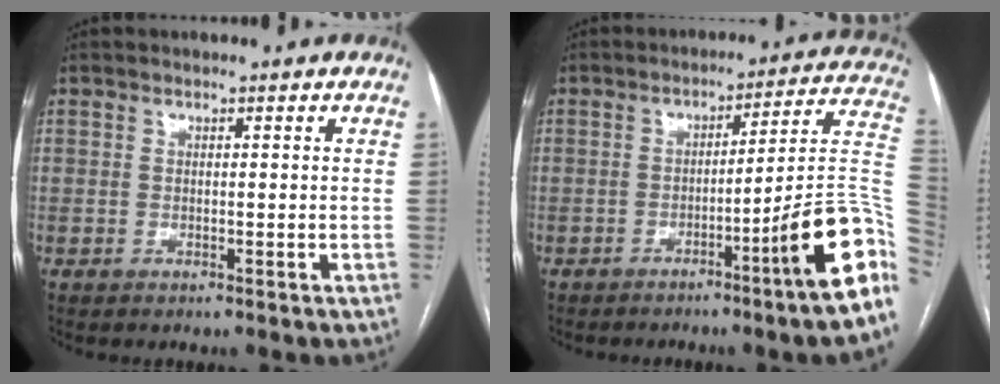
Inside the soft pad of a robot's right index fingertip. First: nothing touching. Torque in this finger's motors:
{"motor_torque": [1.39, -0.75, 0.56, 0.13]}